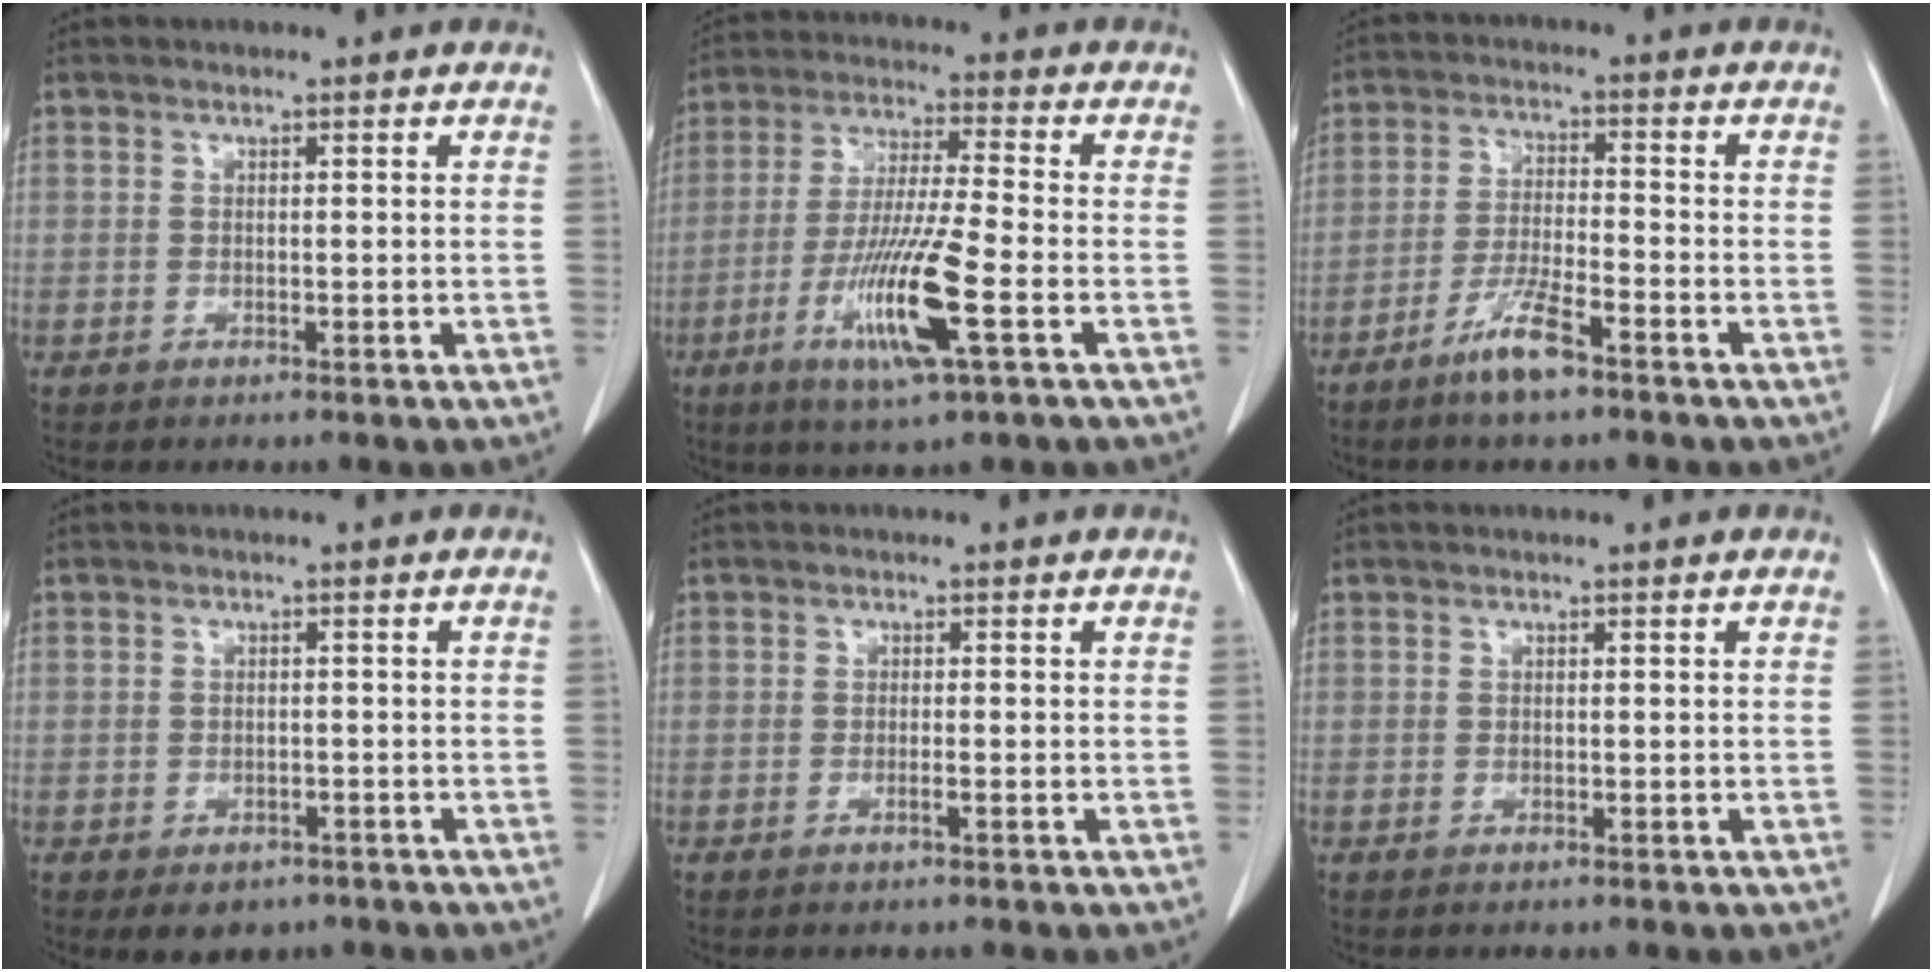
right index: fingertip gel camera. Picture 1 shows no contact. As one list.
[{"total": 12.8, "force": [-4.7, 0.2, 11.9], "torque": [-0.235, -0.023, -0.088]}, {"total": 6.6, "force": [-4.5, 0.6, 4.7], "torque": [-0.097, -0.008, -0.087]}, {"total": 4.1, "force": [-2.7, 2.8, 1.3], "torque": [-0.007, 0.003, -0.029]}, {"total": 0.8, "force": [-0.4, -0.1, 0.7], "torque": [-0.014, 0.000, -0.006]}, {"total": 0.0}]